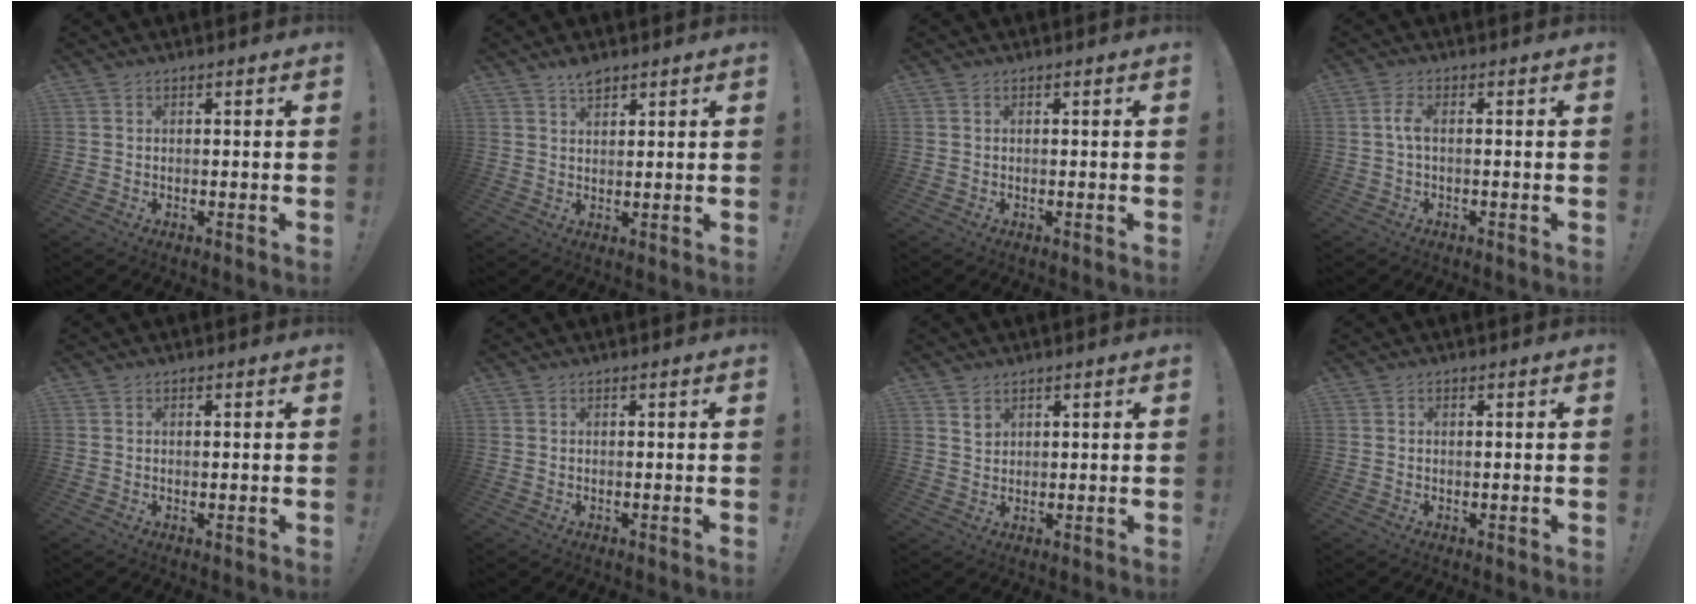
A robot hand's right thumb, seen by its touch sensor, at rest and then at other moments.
{"total": 3.7, "force": [3.0, 1.6, 1.6], "torque": [-0.024, -0.017, 0.053]}
{"total": 0.0}
{"total": 3.6, "force": [-0.3, 1.2, 3.4], "torque": [-0.069, 0.005, -0.006]}
{"total": 0.0}
{"total": 0.0}
{"total": 2.5, "force": [1.8, 1.6, 0.6], "torque": [0.000, -0.014, 0.032]}
{"total": 0.5, "force": [-0.1, 0.3, 0.4], "torque": [-0.004, -0.001, -0.002]}